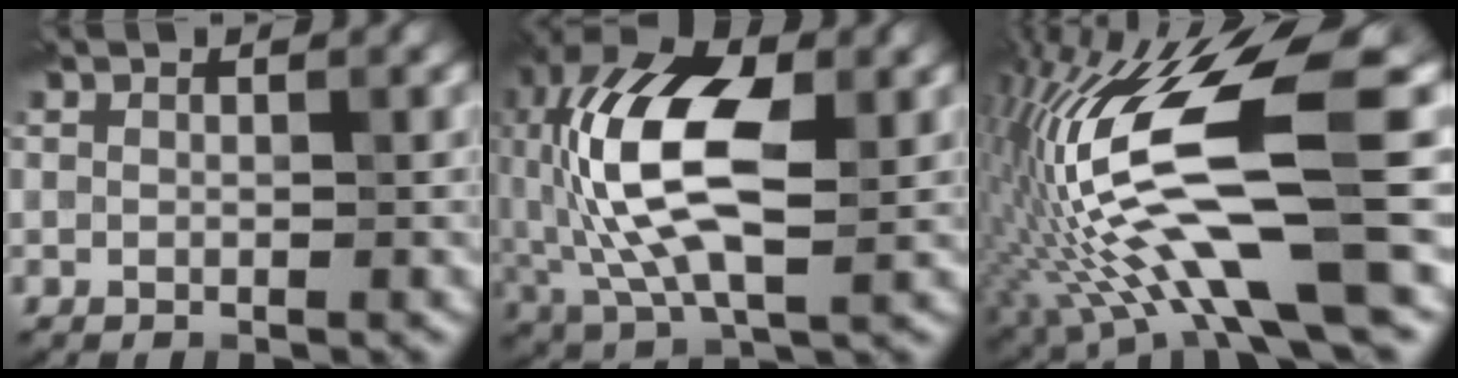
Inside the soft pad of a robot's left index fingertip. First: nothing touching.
{"total": 12.2, "force": [0.7, 5.9, 10.7], "torque": [-0.221, 0.013, 0.005]}
{"total": 14.1, "force": [-2.2, 3.1, 13.5], "torque": [-0.274, 0.011, -0.032]}